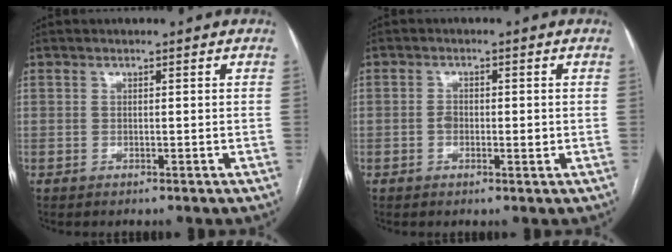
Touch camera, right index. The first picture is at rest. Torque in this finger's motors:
{"motor_torque": [0.61, 0.10, 0.26, 0.05]}